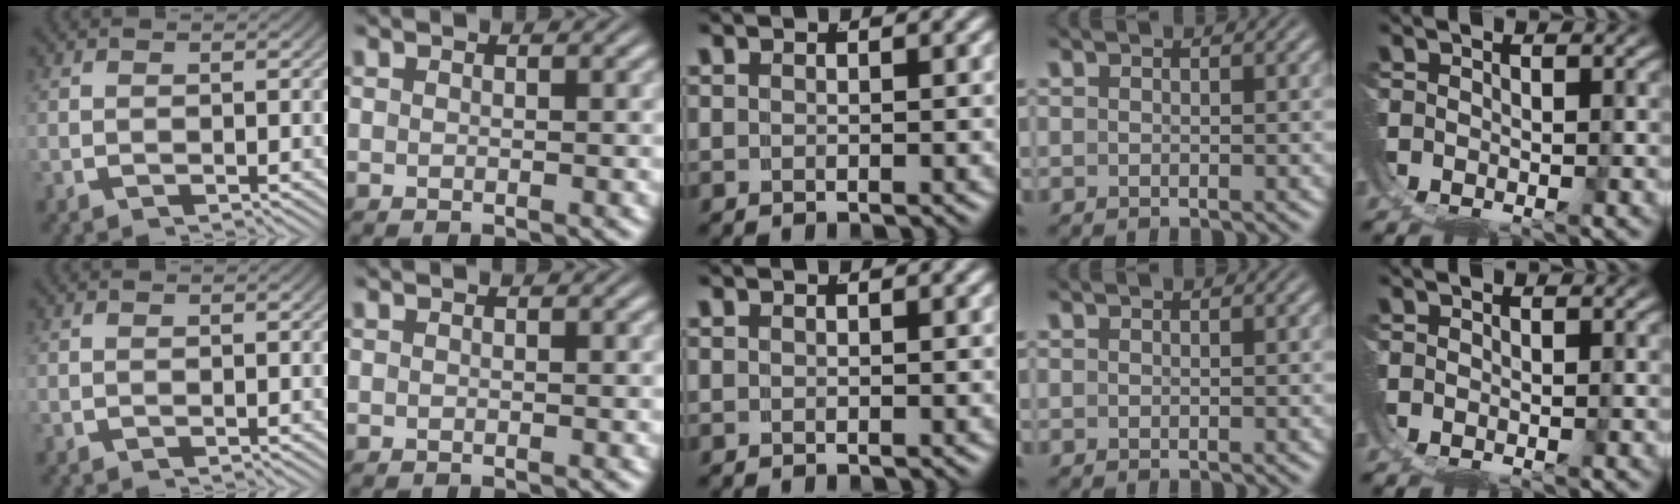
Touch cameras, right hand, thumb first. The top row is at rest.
{}